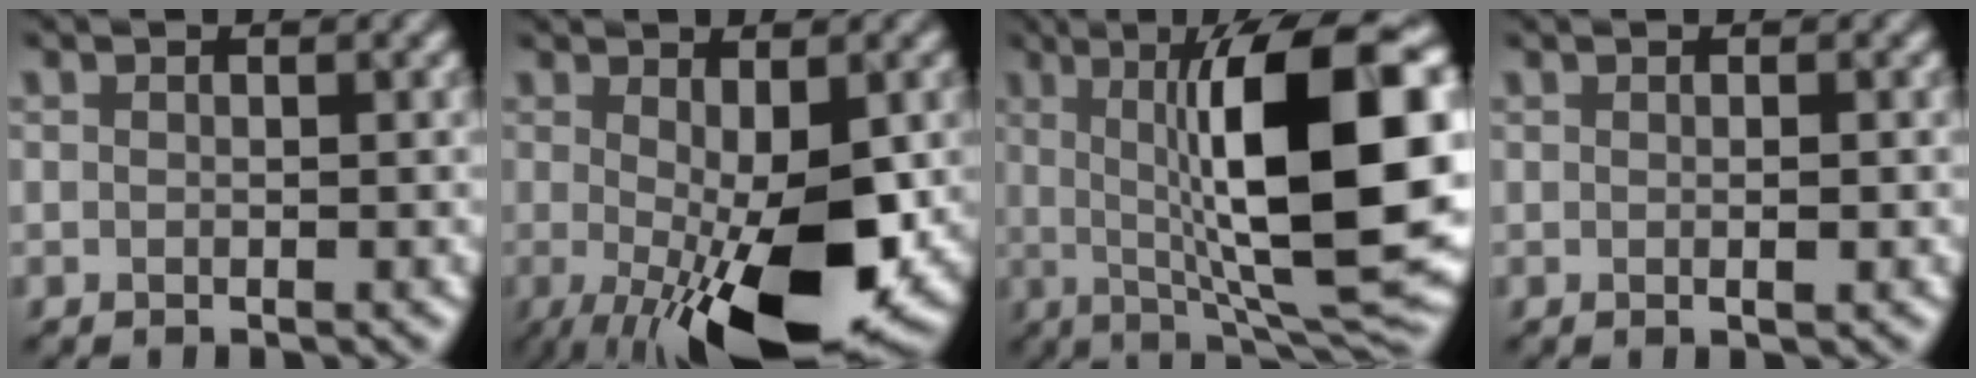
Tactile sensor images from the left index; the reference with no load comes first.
{"total": 11.5, "force": [-2.4, 3.5, 10.7], "torque": [-0.161, -0.020, -0.027]}
{"total": 15.3, "force": [1.1, 3.9, 14.8], "torque": [-0.202, 0.008, 0.012]}
{"total": 1.3, "force": [0.0, 0.3, 1.3], "torque": [-0.015, 0.003, -0.002]}